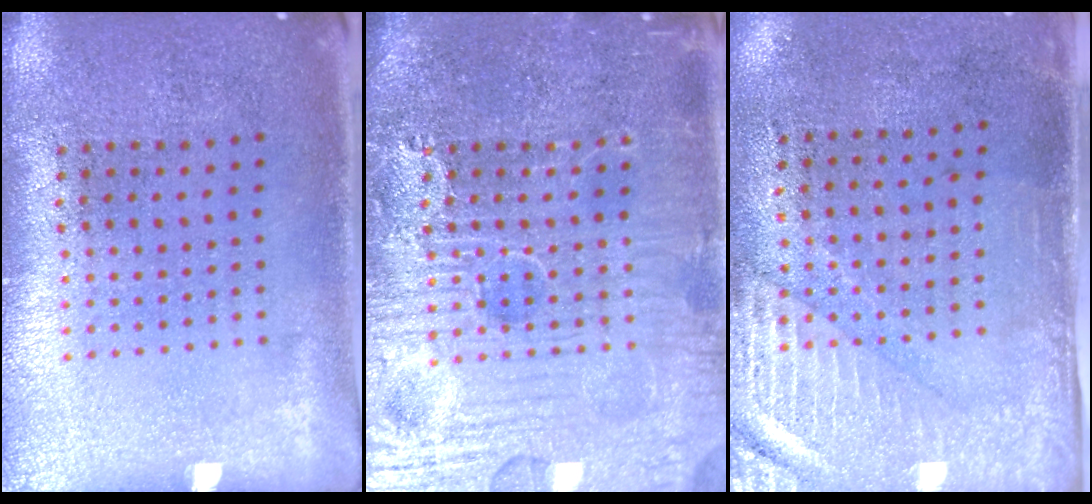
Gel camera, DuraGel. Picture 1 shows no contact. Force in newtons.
{"total": 7.9, "press": 7.8, "slide": 0.9}
{"total": 2.9, "press": 2.4, "slide": 1.6}